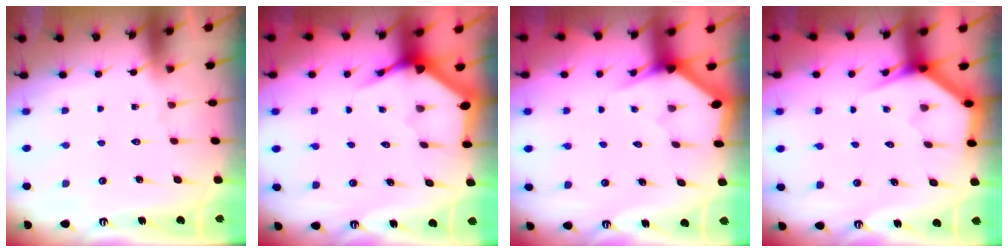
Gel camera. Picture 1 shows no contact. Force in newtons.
{"total": 3.8, "press": 3.8, "slide": 0.4}
{"total": 3.0, "press": 3.0, "slide": 0.2}
{"total": 3.6, "press": 3.6, "slide": 0.3}